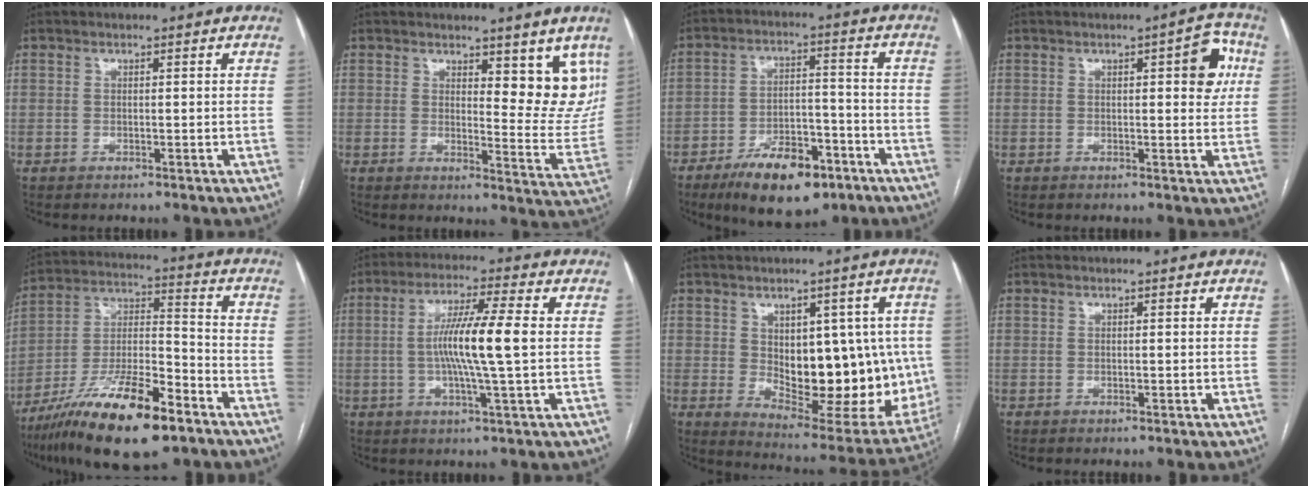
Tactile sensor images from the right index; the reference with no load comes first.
{"total": 9.1, "force": [5.6, 3.2, 6.4], "torque": [-0.057, -0.025, 0.069]}
{"total": 12.5, "force": [-7.9, 5.1, 8.2], "torque": [-0.132, 0.004, -0.126]}
{"total": 5.7, "force": [1.5, 1.6, 5.3], "torque": [-0.059, 0.010, 0.013]}
{"total": 19.6, "force": [-12.6, 4.2, 14.4], "torque": [-0.270, -0.017, -0.222]}
{"total": 10.1, "force": [0.2, -0.4, 10.1], "torque": [-0.191, 0.001, -0.002]}
{"total": 18.6, "force": [0.1, 8.7, 16.5], "torque": [-0.205, 0.001, 0.030]}
{"total": 0.0}